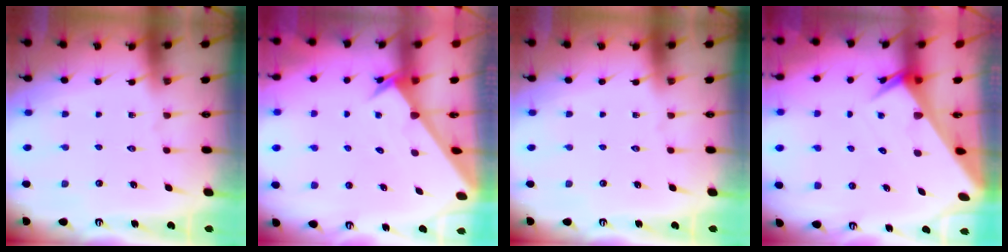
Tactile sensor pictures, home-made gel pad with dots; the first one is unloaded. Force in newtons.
{"total": 2.7, "press": 2.7, "slide": 0.2}
{"total": 0.0}
{"total": 3.9, "press": 3.9, "slide": 0.2}